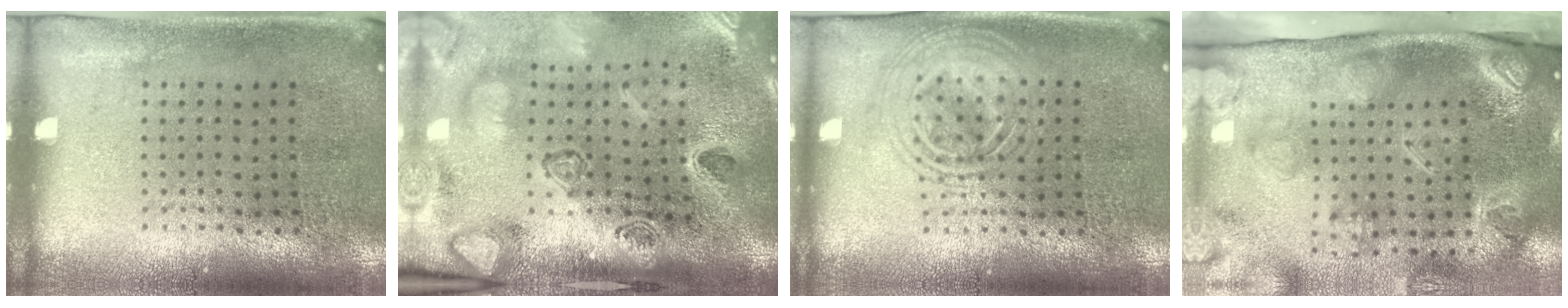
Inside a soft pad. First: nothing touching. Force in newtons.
{"total": 4.5, "press": 3.2, "slide": 3.1}
{"total": 1.7, "press": 1.7, "slide": 0.3}
{"total": 4.6, "press": 3.2, "slide": 3.2}